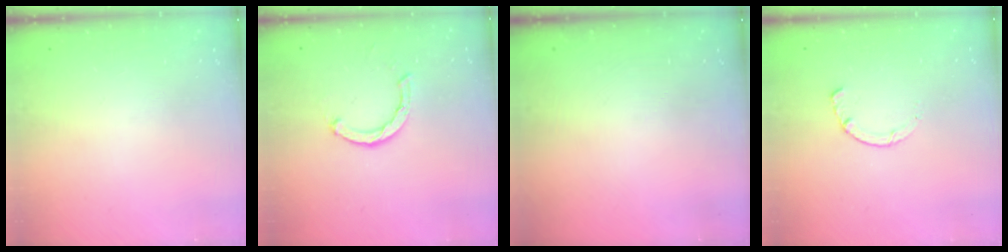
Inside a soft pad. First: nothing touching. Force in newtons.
{"total": 2.1, "press": 2.1, "slide": 0.1}
{"total": 0.0}
{"total": 1.8, "press": 1.7, "slide": 0.3}